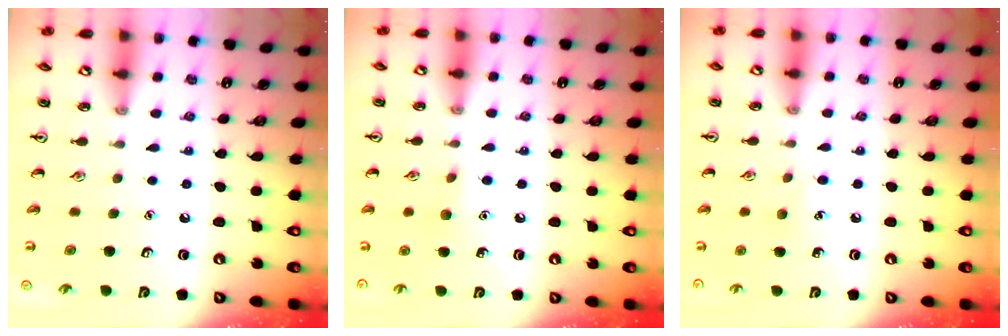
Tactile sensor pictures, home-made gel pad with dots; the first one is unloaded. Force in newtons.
{"total": 6.3, "press": 6.1, "slide": 1.6}
{"total": 5.4, "press": 5.1, "slide": 1.6}